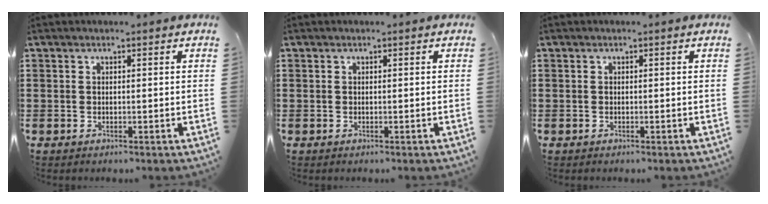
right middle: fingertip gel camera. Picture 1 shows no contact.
{"total": 0.0}
{"total": 0.0}